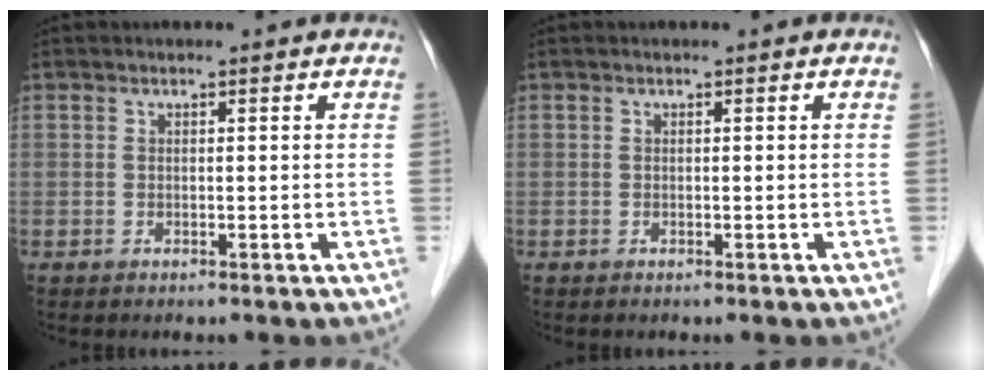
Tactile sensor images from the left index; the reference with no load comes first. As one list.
[{"total": 0.0}]